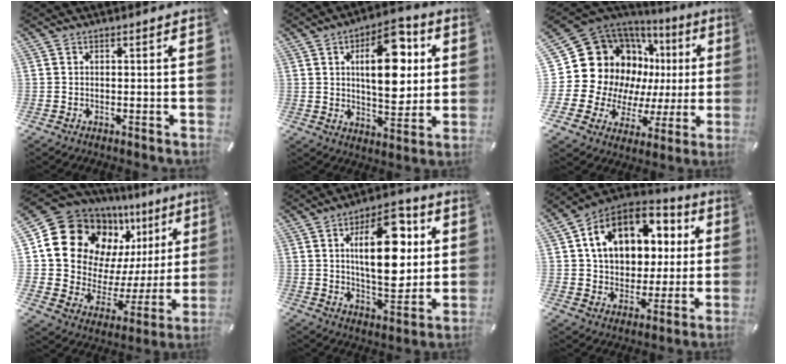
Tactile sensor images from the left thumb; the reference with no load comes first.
{"total": 17.0, "force": [4.7, 8.6, 13.9], "torque": [-0.203, -0.012, 0.073]}
{"total": 21.0, "force": [6.1, 17.1, 10.6], "torque": [-0.180, -0.057, 0.149]}
{"total": 17.1, "force": [9.7, 12.8, 5.9], "torque": [-0.091, -0.088, 0.193]}
{"total": 19.0, "force": [5.0, 9.4, 15.8], "torque": [-0.249, -0.015, 0.073]}
{"total": 16.1, "force": [5.7, 12.3, 8.7], "torque": [-0.150, -0.013, 0.112]}